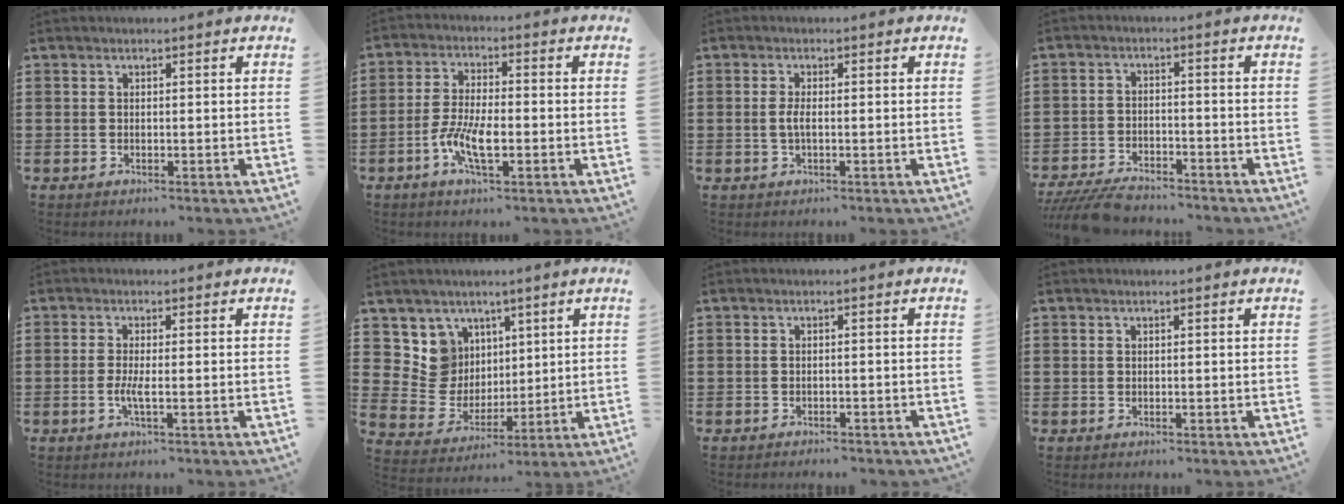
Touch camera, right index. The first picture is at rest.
{"total": 6.9, "force": [-2.5, 2.1, 6.1], "torque": [-0.140, -0.013, -0.052]}
{"total": 2.0, "force": [-0.3, 0.4, 1.9], "torque": [-0.051, -0.006, -0.011]}
{"total": 5.2, "force": [-4.9, 0.9, 1.4], "torque": [-0.040, -0.002, -0.100]}
{"total": 2.6, "force": [-0.7, 0.2, 2.5], "torque": [-0.052, -0.007, -0.015]}
{"total": 7.9, "force": [3.7, 7.0, 0.7], "torque": [-0.052, -0.025, 0.074]}
{"total": 1.1, "force": [-1.1, 0.1, 0.1], "torque": [-0.006, 0.002, -0.023]}
{"total": 0.0}